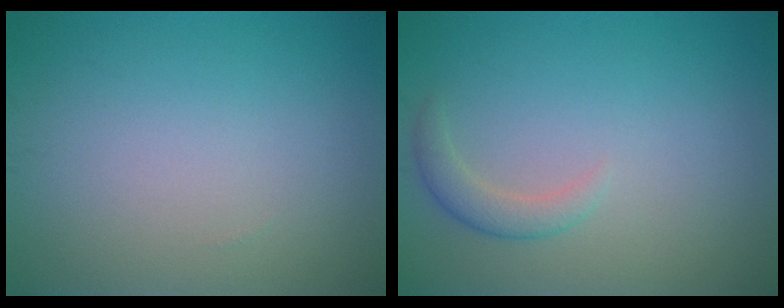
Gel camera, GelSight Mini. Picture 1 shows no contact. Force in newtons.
{"total": 1.8, "press": 1.7, "slide": 0.2}